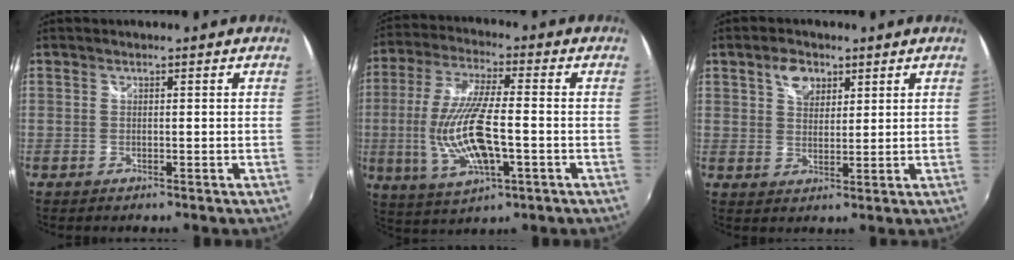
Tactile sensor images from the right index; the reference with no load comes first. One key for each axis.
{"total": 15.2, "fx": -3.0, "fy": 4.7, "fz": 14.1, "tx": -0.287, "ty": -0.014, "tz": -0.047}
{"total": 5.0, "fx": 2.8, "fy": 3.2, "fz": 2.7, "tx": -0.040, "ty": 0.010, "tz": 0.050}